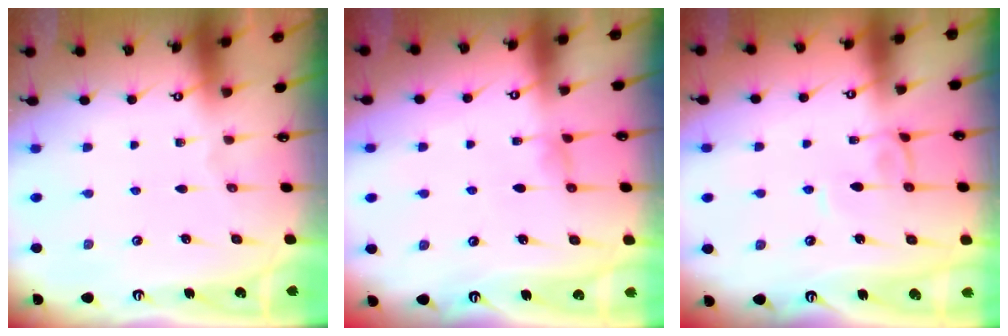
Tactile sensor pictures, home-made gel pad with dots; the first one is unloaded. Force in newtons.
{"total": 0.5, "press": 0.4, "slide": 0.4}
{"total": 1.8, "press": 1.8, "slide": 0.3}